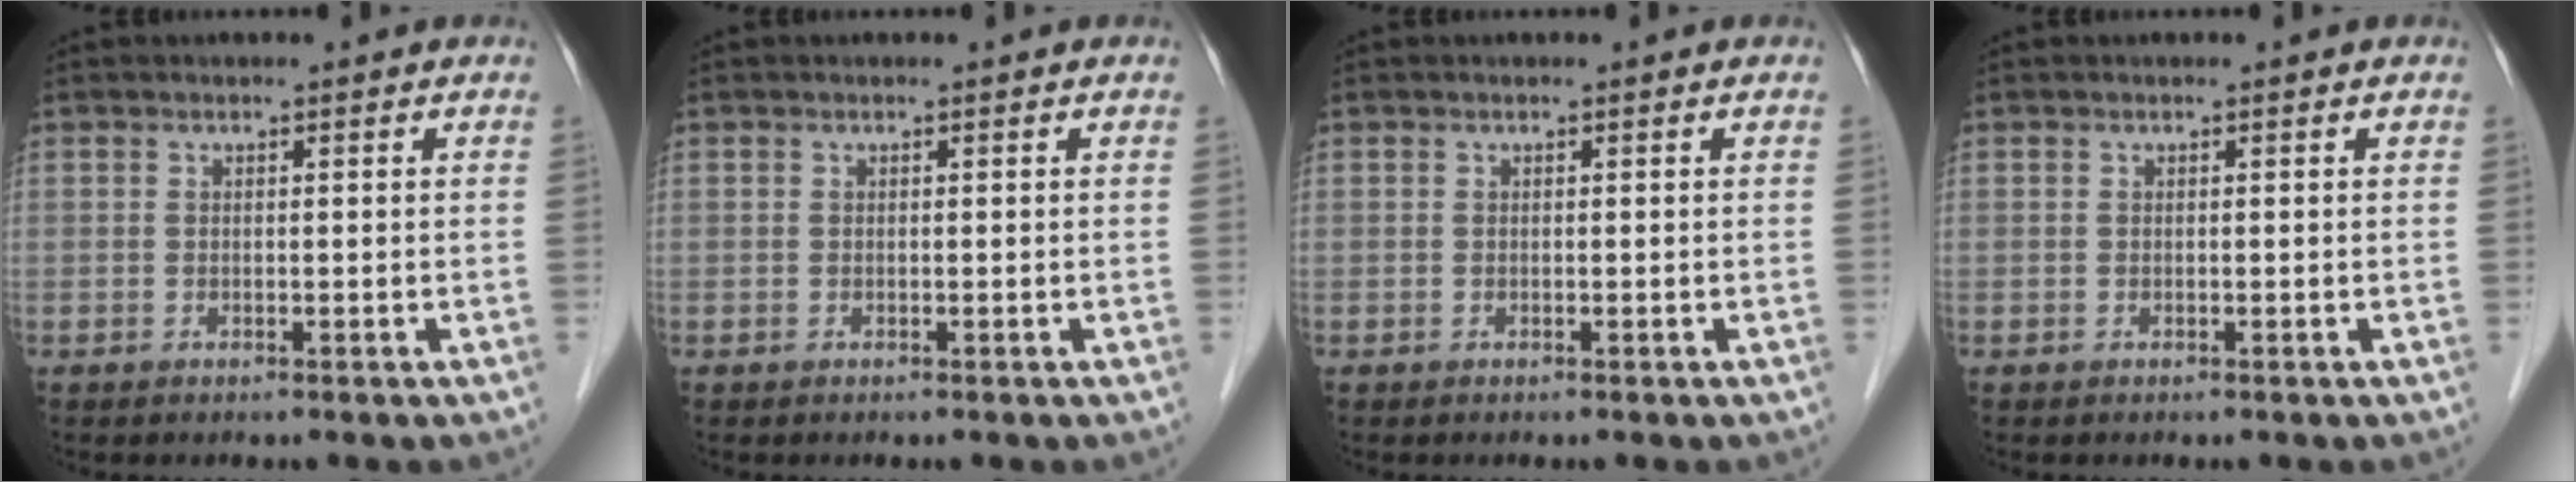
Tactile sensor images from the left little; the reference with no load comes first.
{"total": 0.0}
{"total": 0.0}
{"total": 0.0}